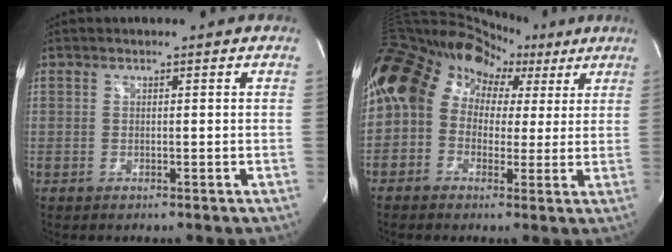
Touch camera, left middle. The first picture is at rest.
{"total": 20.0, "force": [7.1, 15.4, 10.6], "torque": [-0.242, 0.120, 0.123]}